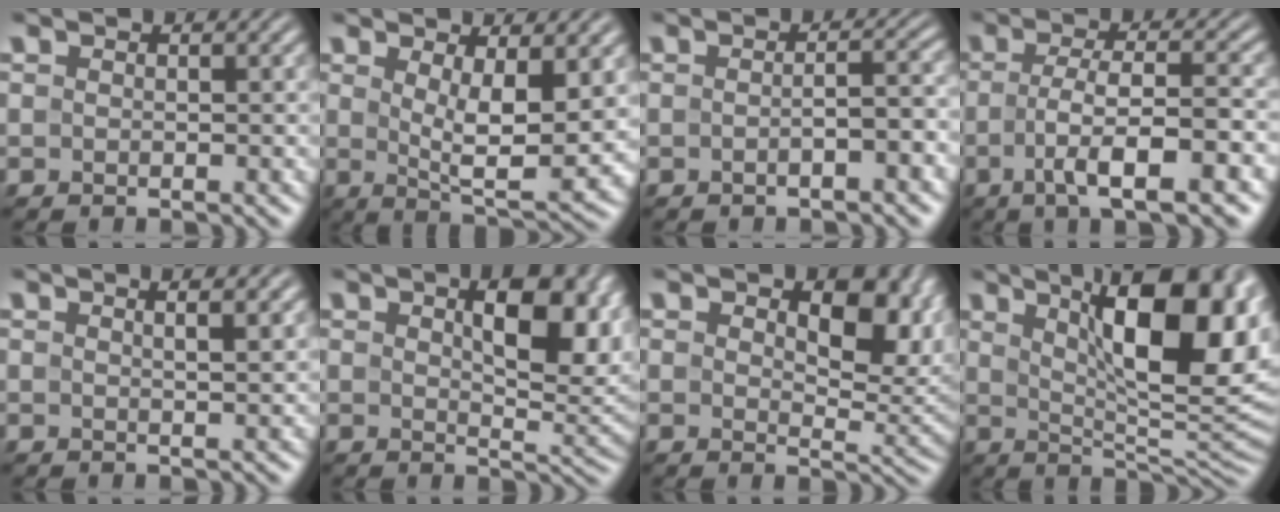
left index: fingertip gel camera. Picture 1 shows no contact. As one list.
[{"total": 6.5, "force": [1.6, 2.0, 6.0], "torque": [-0.103, -0.017, 0.034]}, {"total": 3.0, "force": [-0.8, 0.9, 2.7], "torque": [-0.027, 0.011, -0.012]}, {"total": 6.6, "force": [-2.2, 1.4, 6.1], "torque": [-0.102, 0.001, -0.040]}, {"total": 3.2, "force": [1.7, 1.1, 2.4], "torque": [-0.011, 0.011, 0.001]}, {"total": 9.1, "force": [2.7, 3.6, 7.9], "torque": [-0.110, 0.002, 0.046]}, {"total": 7.6, "force": [2.2, 4.1, 6.1], "torque": [-0.087, -0.007, 0.036]}, {"total": 13.9, "force": [4.7, 4.4, 12.2], "torque": [-0.155, 0.004, 0.075]}]